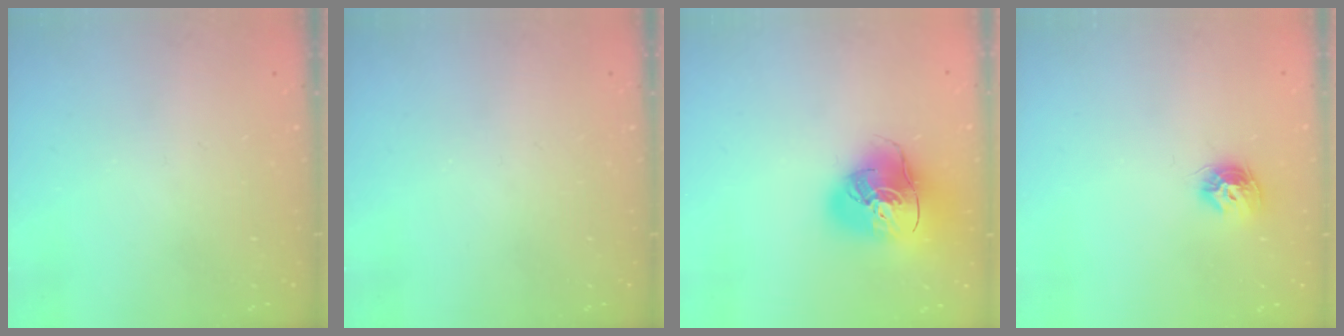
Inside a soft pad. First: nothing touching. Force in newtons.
{"total": 0.0}
{"total": 17.7, "press": 17.5, "slide": 2.5}
{"total": 8.3, "press": 8.3, "slide": 0.2}